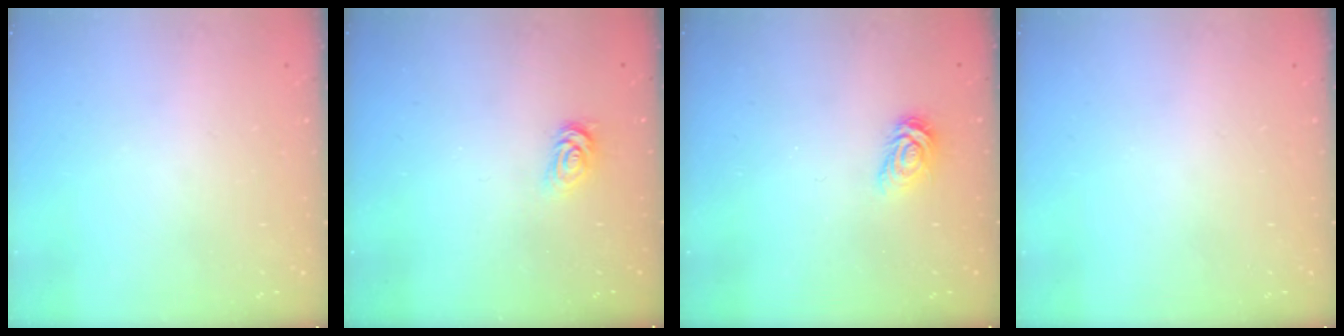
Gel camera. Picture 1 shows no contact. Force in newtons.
{"total": 2.5, "press": 2.5, "slide": 0.4}
{"total": 5.0, "press": 5.0, "slide": 0.1}
{"total": 0.0}